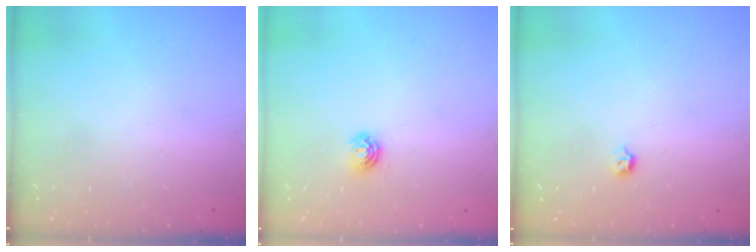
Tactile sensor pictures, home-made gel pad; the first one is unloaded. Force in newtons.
{"total": 5.0, "press": 5.0, "slide": 0.6}
{"total": 2.8, "press": 2.7, "slide": 0.8}